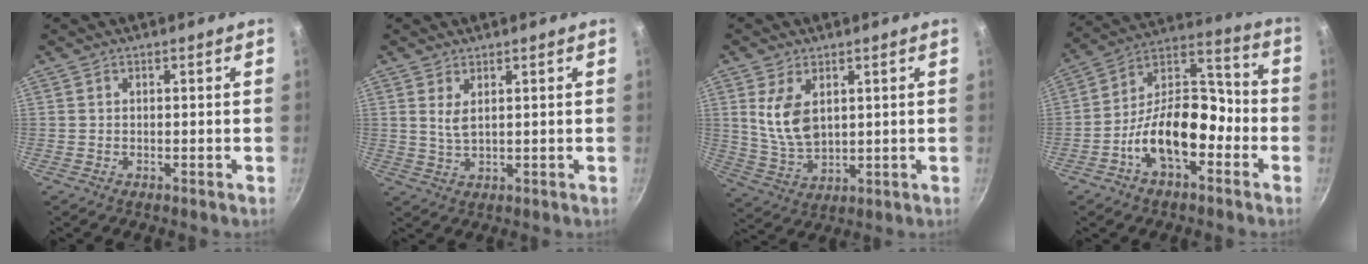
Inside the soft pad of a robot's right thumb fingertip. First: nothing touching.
{"total": 3.1, "force": [1.3, 1.2, 2.5], "torque": [-0.048, -0.013, 0.029]}
{"total": 9.3, "force": [2.8, 5.4, 7.0], "torque": [-0.126, -0.030, 0.067]}
{"total": 16.6, "force": [-6.1, 9.3, 12.3], "torque": [-0.167, 0.070, -0.116]}